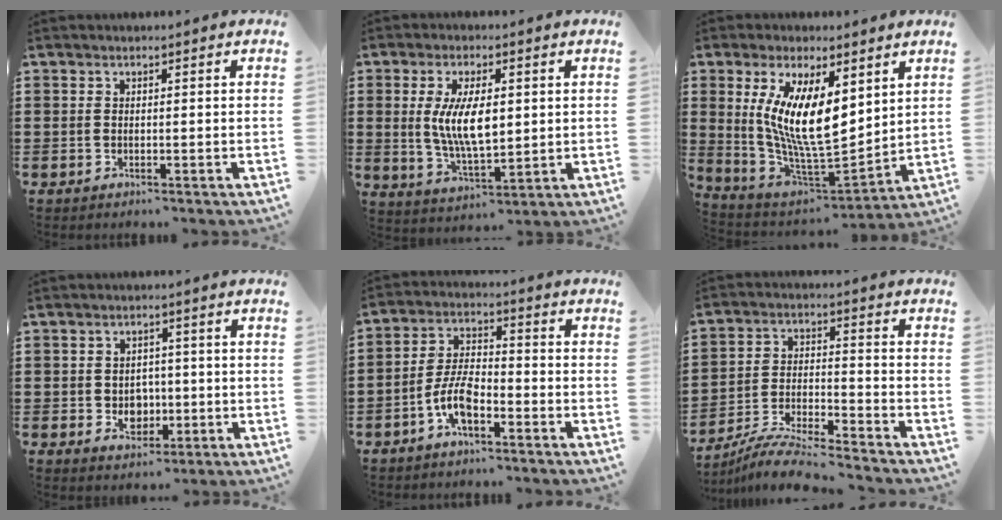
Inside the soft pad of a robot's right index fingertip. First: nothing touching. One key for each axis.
{"total": 8.8, "fx": 1.1, "fy": 3.6, "fz": 8.0, "tx": -0.159, "ty": 0.001, "tz": 0.014}
{"total": 12.0, "fx": 3.2, "fy": 4.4, "fz": 10.7, "tx": -0.217, "ty": -0.020, "tz": 0.058}
{"total": 3.7, "fx": -0.5, "fy": 3.3, "fz": 1.5, "tx": -0.032, "ty": 0.004, "tz": -0.013}
{"total": 6.6, "fx": -3.4, "fy": 2.9, "fz": 4.8, "tx": -0.115, "ty": 0.003, "tz": -0.071}
{"total": 7.6, "fx": -7.4, "fy": -0.1, "fz": 2.0, "tx": -0.049, "ty": 0.001, "tz": -0.147}